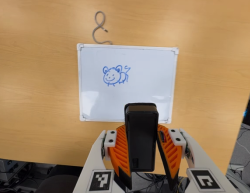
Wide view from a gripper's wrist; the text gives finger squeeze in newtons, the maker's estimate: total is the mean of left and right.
{"total": 9.0, "left": 7.2, "right": 10.8}